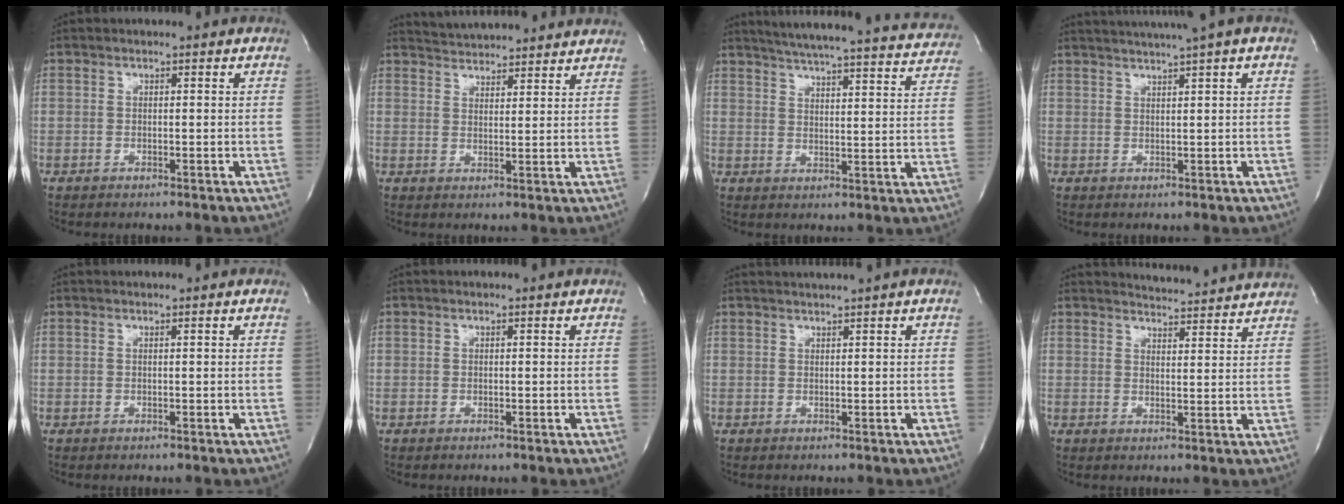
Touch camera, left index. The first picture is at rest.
{"total": 11.8, "force": [11.3, 1.7, 2.8], "torque": [-0.044, 0.016, 0.150]}
{"total": 26.9, "force": [24.9, 2.6, 10.0], "torque": [-0.159, -0.053, 0.298]}
{"total": 7.0, "force": [5.4, -1.3, 4.2], "torque": [-0.064, 0.016, 0.071]}
{"total": 0.0}
{"total": 0.0}
{"total": 2.3, "force": [2.0, -1.0, 0.7], "torque": [-0.007, 0.005, 0.036]}
{"total": 9.2, "force": [9.1, -0.1, 1.2], "torque": [-0.022, -0.005, 0.105]}